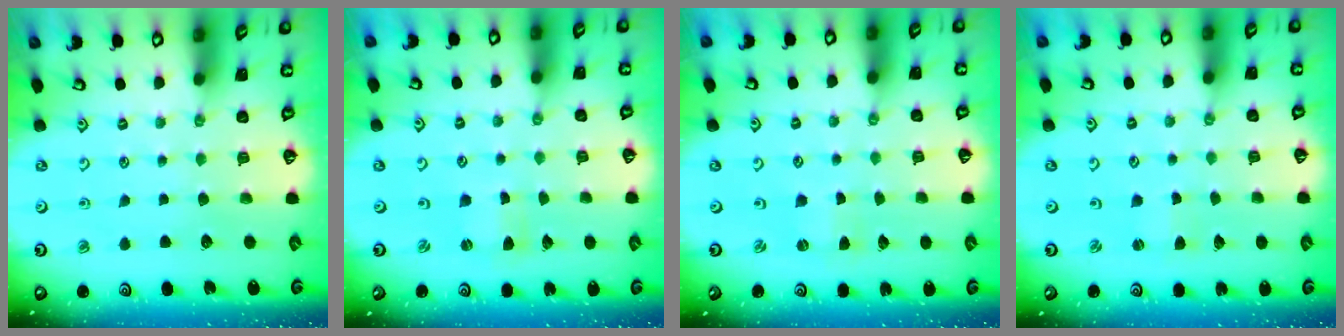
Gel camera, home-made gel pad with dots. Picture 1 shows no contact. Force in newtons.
{"total": 0.0}
{"total": 1.9, "press": 1.9, "slide": 0.2}
{"total": 1.7, "press": 1.7, "slide": 0.2}